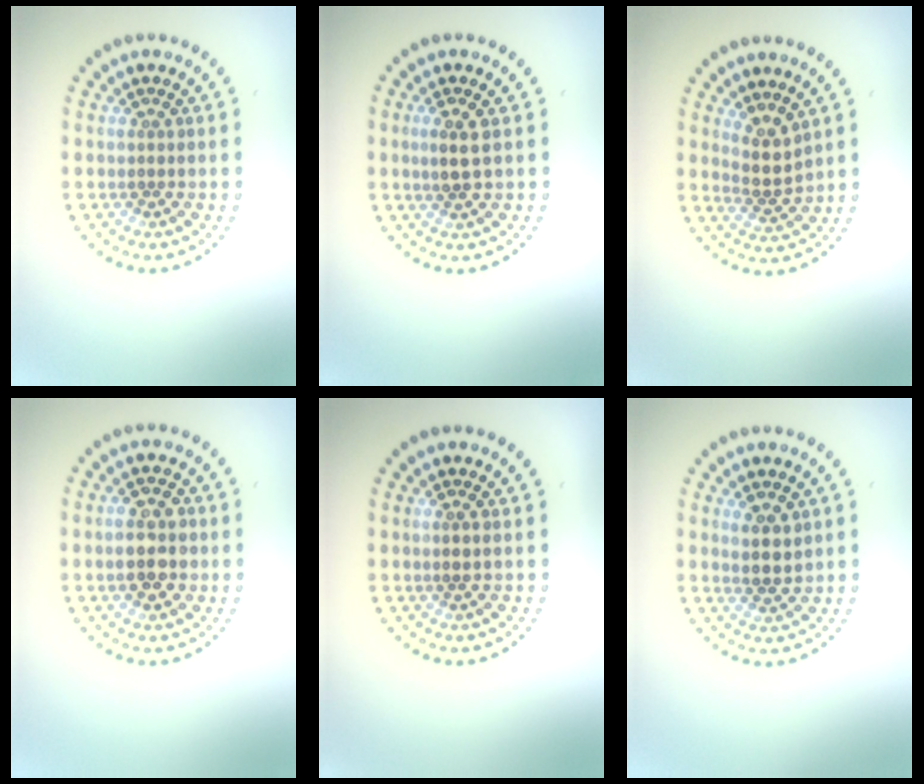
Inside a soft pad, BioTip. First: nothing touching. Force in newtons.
{"total": 2.1, "press": 2.0, "slide": 0.5}
{"total": 2.5, "press": 1.8, "slide": 1.7}
{"total": 3.4, "press": 3.4, "slide": 0.5}
{"total": 0.5, "press": 0.4, "slide": 0.4}
{"total": 2.4, "press": 2.1, "slide": 1.1}